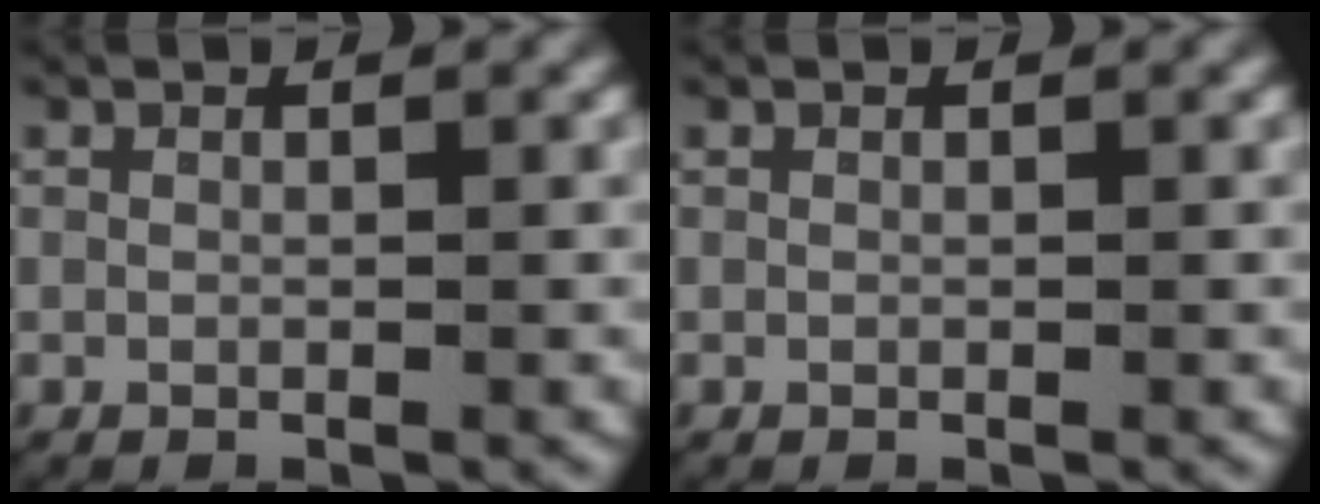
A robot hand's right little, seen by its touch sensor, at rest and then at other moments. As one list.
[{"total": 0.0}]